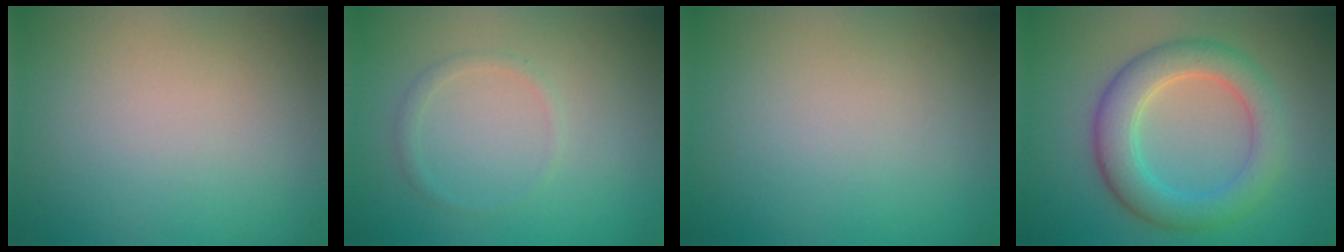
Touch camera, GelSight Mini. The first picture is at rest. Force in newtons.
{"total": 1.0, "press": 1.0, "slide": 0.1}
{"total": 0.0}
{"total": 5.4, "press": 5.4, "slide": 0.1}